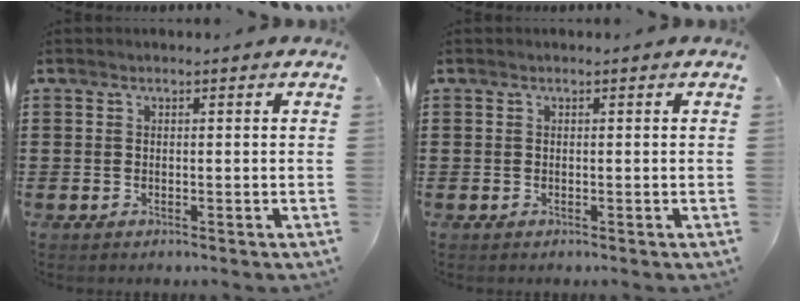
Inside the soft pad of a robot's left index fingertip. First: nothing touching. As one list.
[{"total": 0.0}]